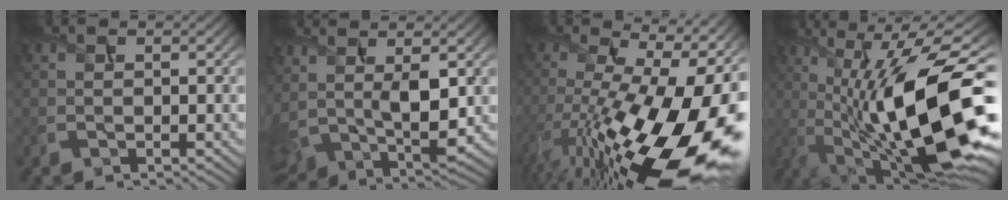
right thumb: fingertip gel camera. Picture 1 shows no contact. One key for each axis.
{"total": 9.4, "fx": 2.6, "fy": 4.4, "fz": 8.0, "tx": -0.197, "ty": -0.013, "tz": 0.060}
{"total": 21.4, "fx": -7.1, "fy": 7.8, "fz": 18.6, "tx": -0.316, "ty": -0.022, "tz": -0.117}
{"total": 20.5, "fx": -1.2, "fy": 6.7, "fz": 19.3, "tx": -0.306, "ty": 0.015, "tz": -0.017}